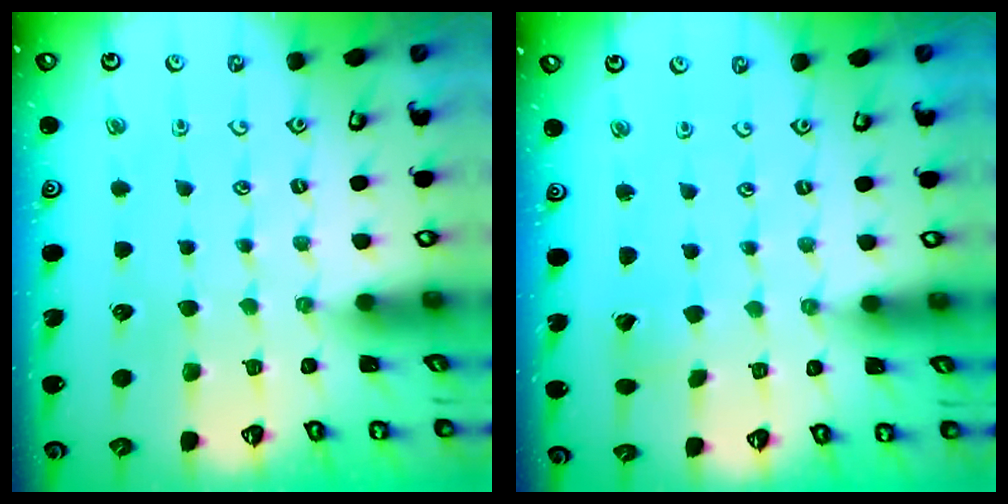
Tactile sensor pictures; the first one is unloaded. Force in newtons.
{"total": 1.4, "press": 1.4, "slide": 0.1}